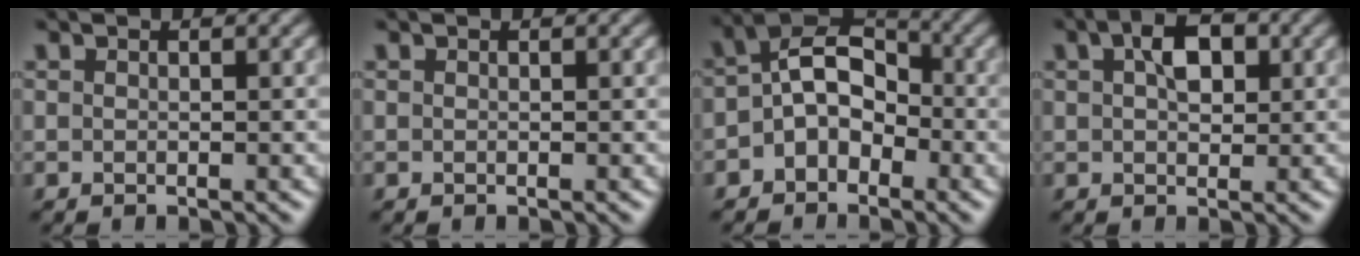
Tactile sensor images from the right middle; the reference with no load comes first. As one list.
[{"total": 0.0}, {"total": 5.5, "force": [-1.1, 3.9, 3.7], "torque": [-0.043, 0.017, -0.029]}, {"total": 3.8, "force": [1.2, 2.2, 2.8], "torque": [-0.048, 0.010, 0.017]}]